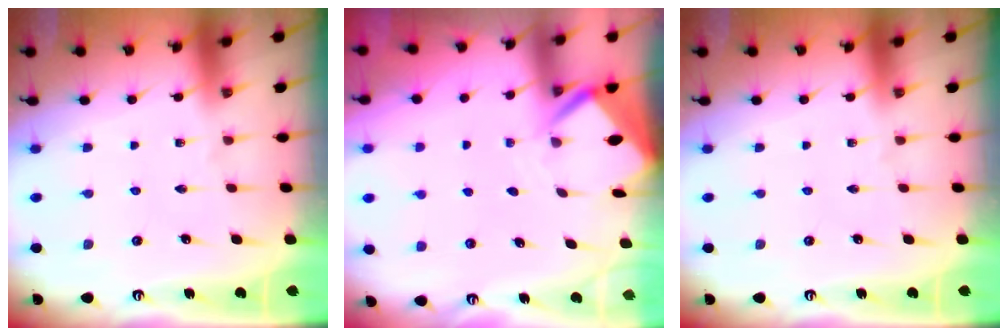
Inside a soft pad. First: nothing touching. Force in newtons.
{"total": 3.1, "press": 3.1, "slide": 0.3}
{"total": 0.0}